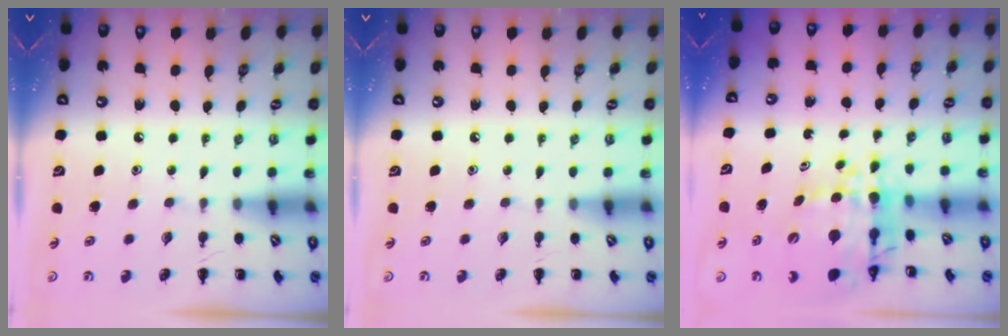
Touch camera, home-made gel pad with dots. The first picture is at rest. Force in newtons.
{"total": 0.0}
{"total": 9.8, "press": 9.5, "slide": 2.6}